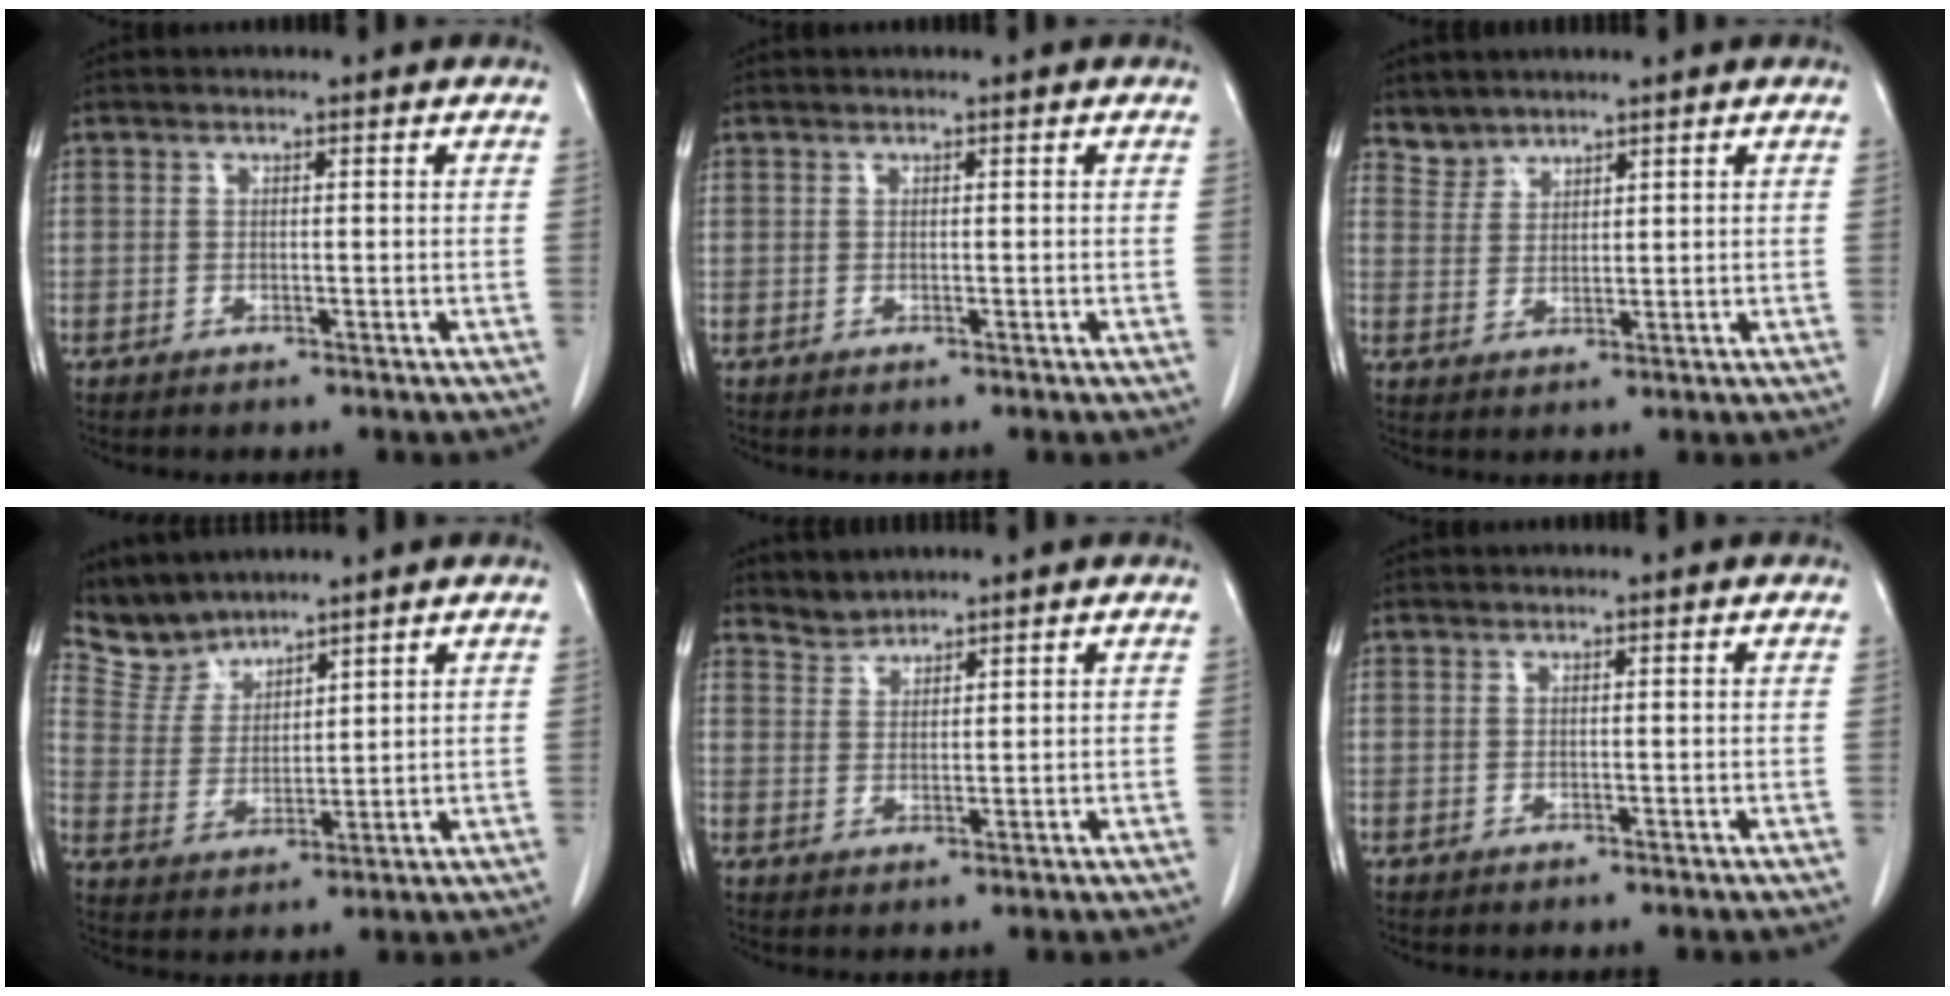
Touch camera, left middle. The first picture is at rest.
{"total": 0.0}
{"total": 2.8, "force": [2.6, 0.9, -0.5], "torque": [0.012, 0.008, 0.052]}
{"total": 5.9, "force": [5.8, 1.1, -0.3], "torque": [-0.006, 0.007, 0.133]}
{"total": 2.4, "force": [2.3, 0.3, -0.6], "torque": [0.009, 0.003, 0.049]}
{"total": 0.0}